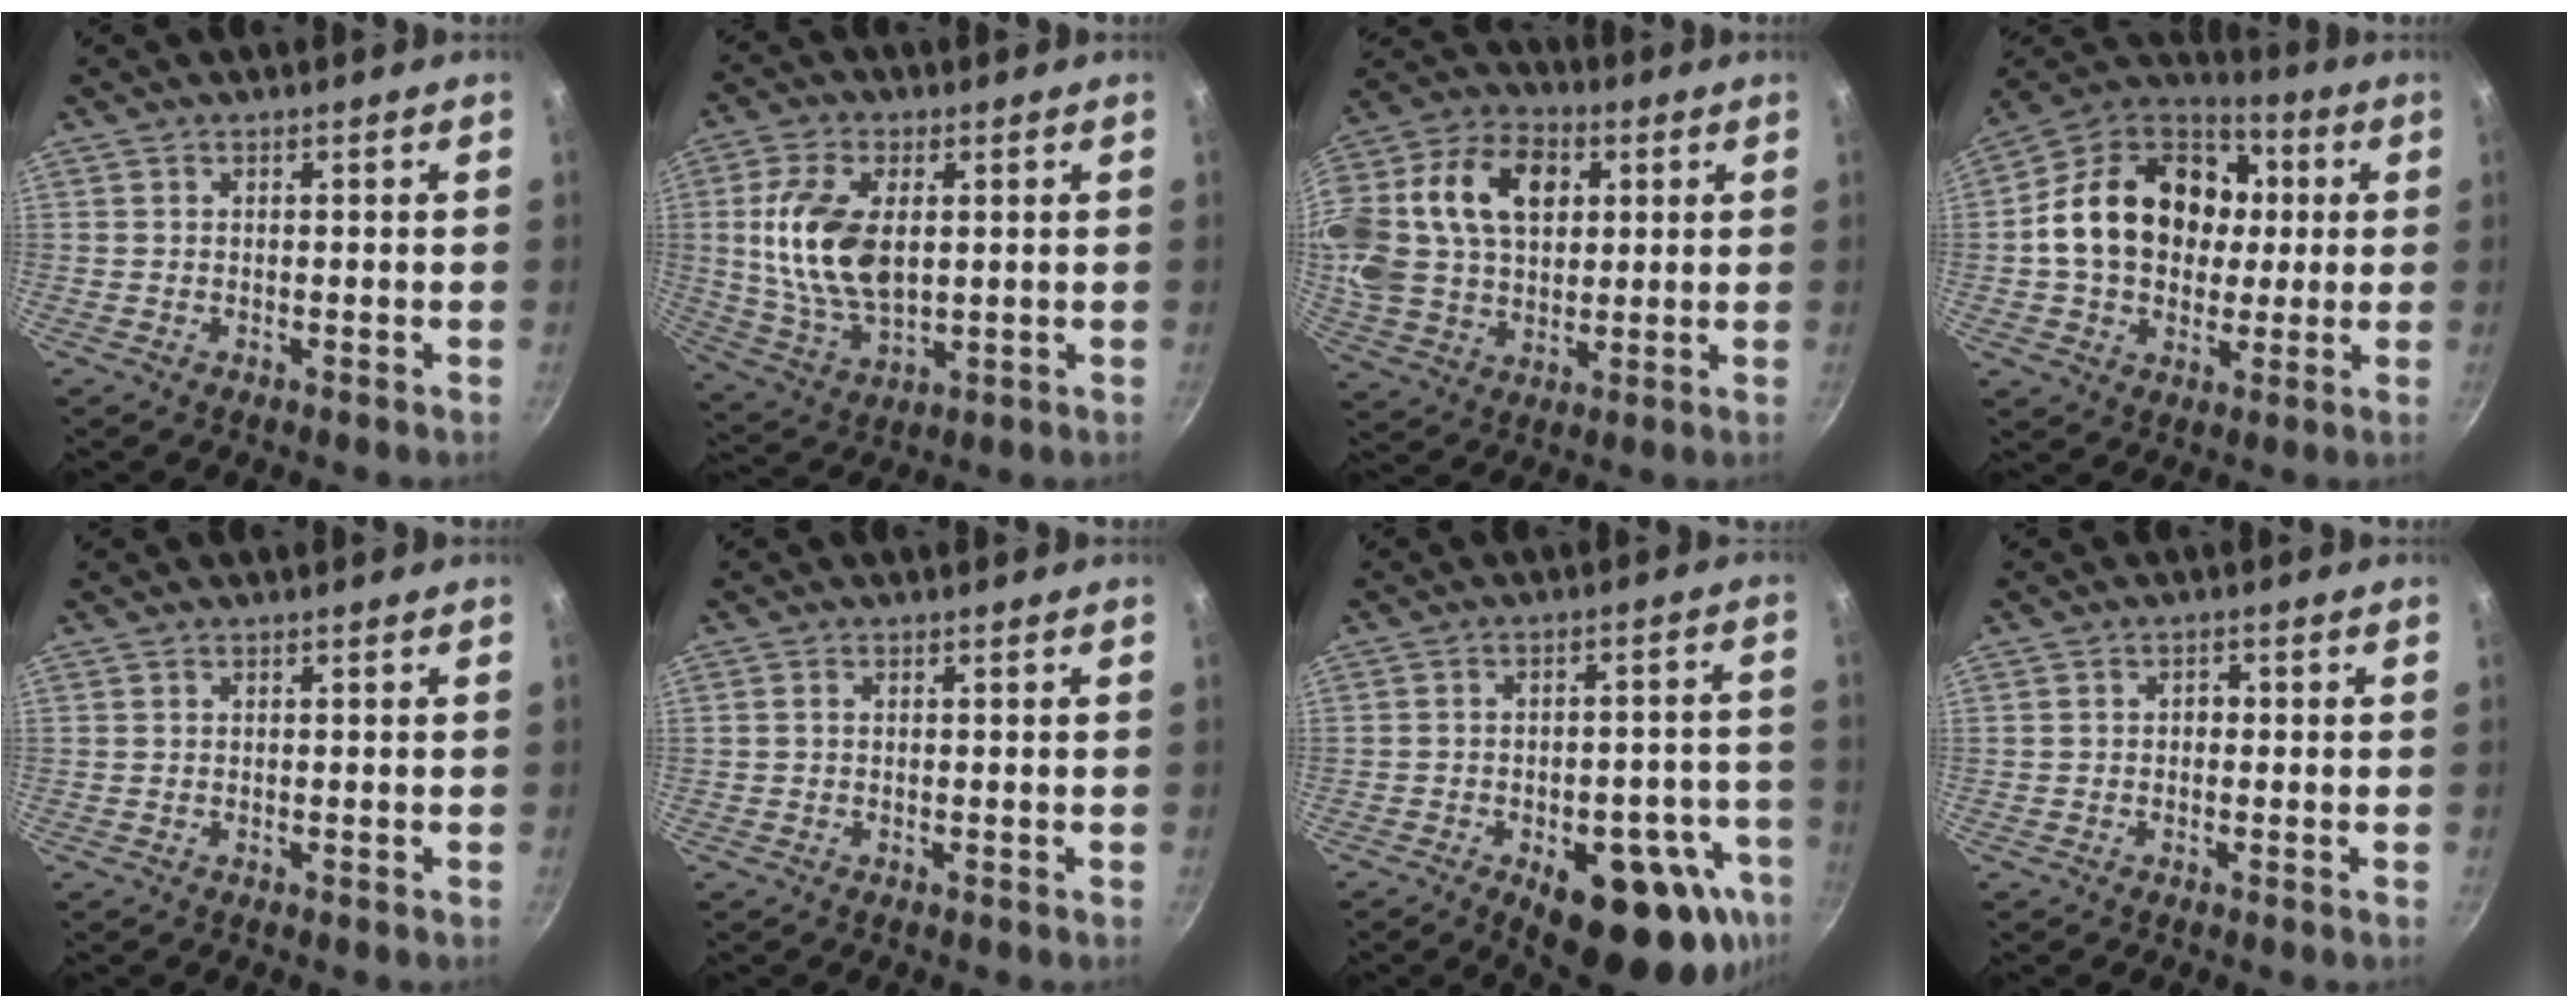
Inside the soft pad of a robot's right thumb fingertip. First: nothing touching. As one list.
[{"total": 14.8, "force": [2.1, 8.4, 11.9], "torque": [-0.219, -0.011, 0.046]}, {"total": 27.1, "force": [7.6, 18.8, 18.0], "torque": [-0.370, 0.027, 0.129]}, {"total": 22.0, "force": [1.9, 17.0, 13.9], "torque": [-0.214, 0.030, 0.024]}, {"total": 0.0}, {"total": 0.6, "force": [0.0, 0.5, 0.4], "torque": [-0.007, 0.004, -0.001]}, {"total": 20.4, "force": [-9.9, 9.4, 15.2], "torque": [-0.123, 0.031, -0.121]}, {"total": 1.5, "force": [-0.3, 1.2, 0.9], "torque": [-0.009, 0.006, -0.007]}]